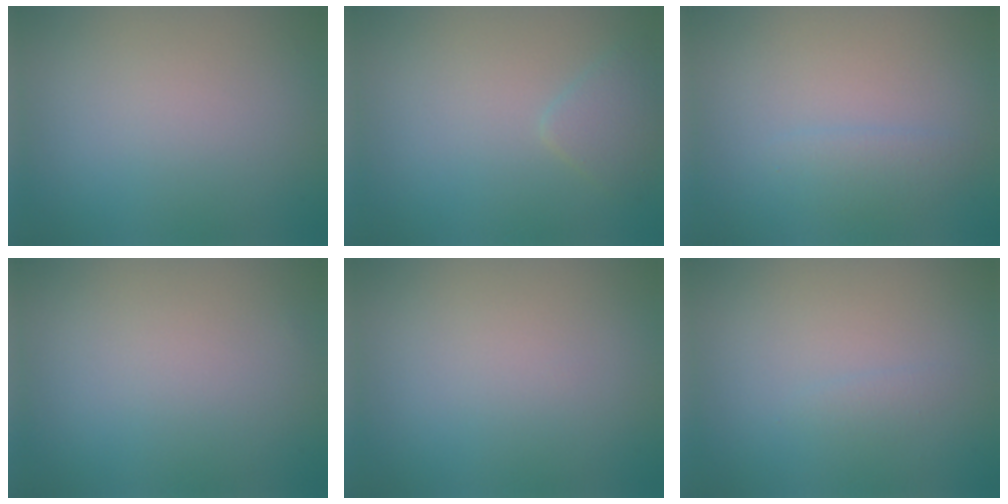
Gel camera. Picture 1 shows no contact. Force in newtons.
{"total": 1.7, "press": 1.7, "slide": 0.1}
{"total": 1.5, "press": 1.5, "slide": 0.0}
{"total": 0.0}
{"total": 0.0}
{"total": 0.7, "press": 0.7, "slide": 0.0}